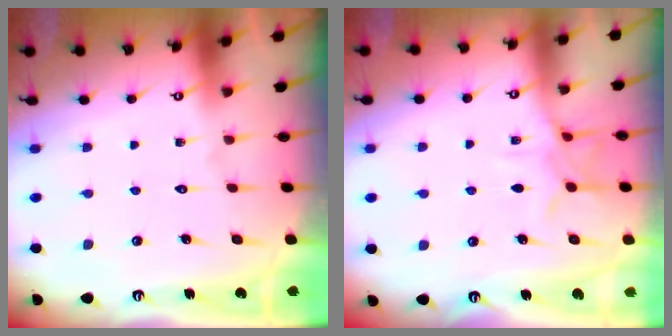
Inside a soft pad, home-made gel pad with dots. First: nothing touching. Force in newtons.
{"total": 8.5, "press": 8.5, "slide": 0.6}